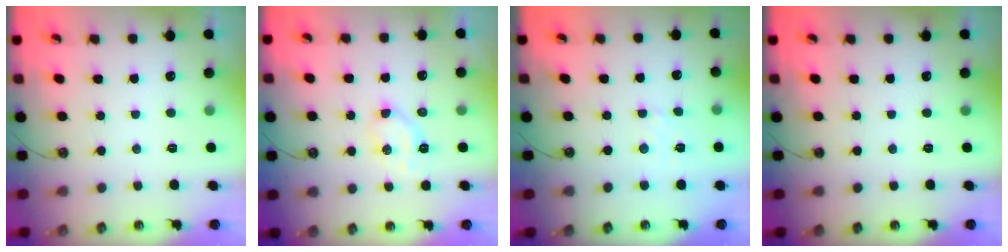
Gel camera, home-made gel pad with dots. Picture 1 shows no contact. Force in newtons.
{"total": 5.0, "press": 4.9, "slide": 0.5}
{"total": 2.8, "press": 2.7, "slide": 0.5}
{"total": 0.0}